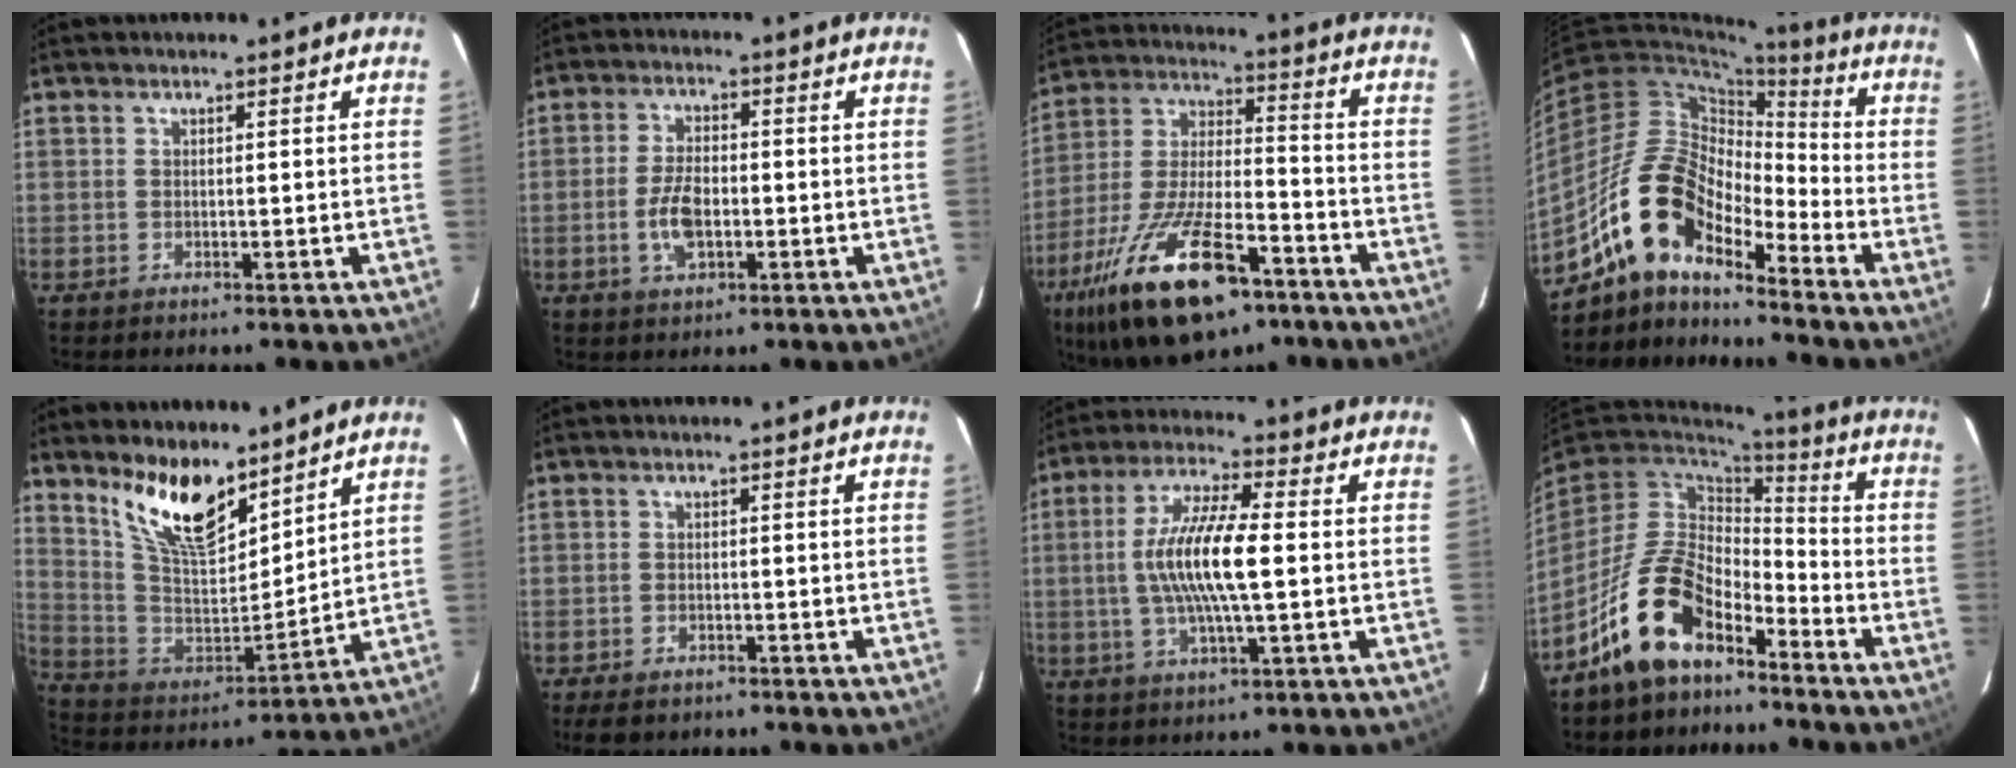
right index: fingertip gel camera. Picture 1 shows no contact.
{"total": 6.5, "force": [-1.7, 3.4, 5.3], "torque": [-0.109, 0.001, -0.029]}
{"total": 24.0, "force": [-14.2, 9.3, 17.0], "torque": [-0.335, -0.027, -0.240]}
{"total": 14.5, "force": [-11.0, 5.3, 7.9], "torque": [-0.135, 0.009, -0.222]}
{"total": 15.3, "force": [10.9, 5.9, 9.0], "torque": [-0.176, -0.009, 0.216]}
{"total": 5.1, "force": [-3.9, 2.5, 2.0], "torque": [-0.053, -0.007, -0.062]}
{"total": 12.5, "force": [-0.3, 2.2, 12.3], "torque": [-0.240, 0.005, -0.009]}
{"total": 14.1, "force": [-8.9, 7.4, 8.2], "torque": [-0.173, 0.014, -0.161]}